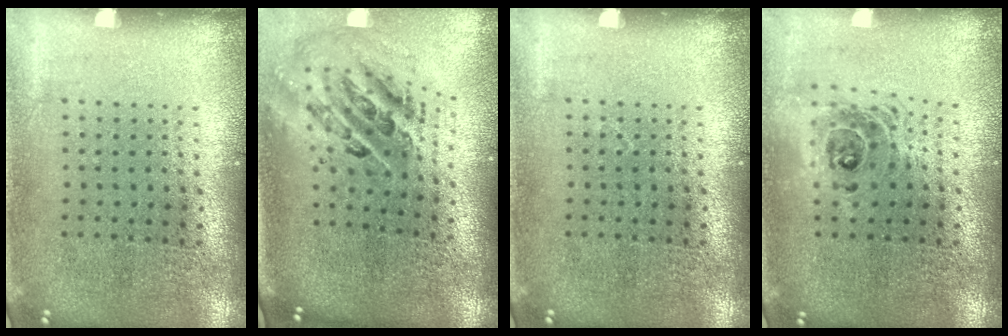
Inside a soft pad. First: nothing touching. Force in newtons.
{"total": 1.9, "press": 1.5, "slide": 1.2}
{"total": 0.0}
{"total": 1.5, "press": 1.2, "slide": 0.8}